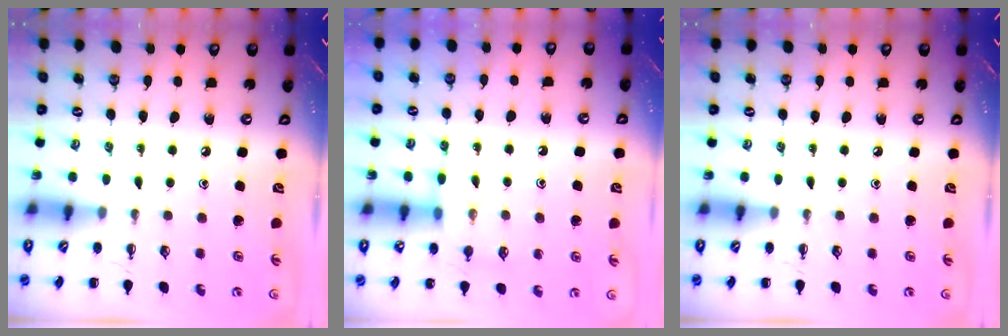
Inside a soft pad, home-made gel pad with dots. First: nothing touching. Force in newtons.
{"total": 8.4, "press": 8.4, "slide": 0.5}
{"total": 0.0}